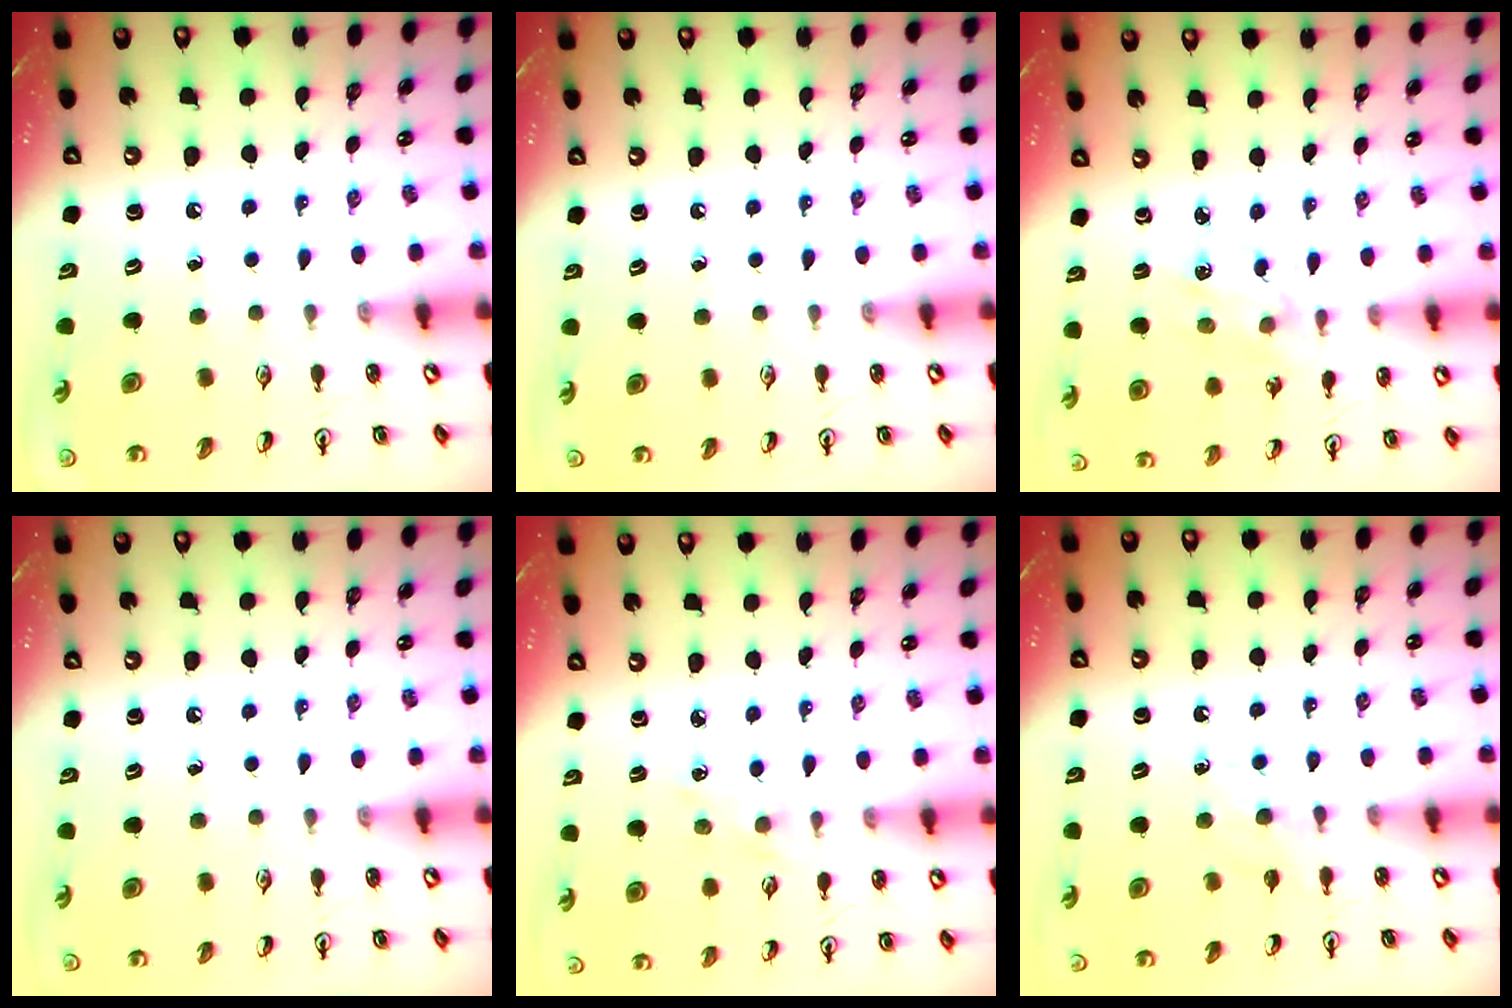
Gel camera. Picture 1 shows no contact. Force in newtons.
{"total": 0.0}
{"total": 2.0, "press": 2.0, "slide": 0.5}
{"total": 0.0}
{"total": 1.9, "press": 1.9, "slide": 0.3}
{"total": 3.6, "press": 3.6, "slide": 0.7}